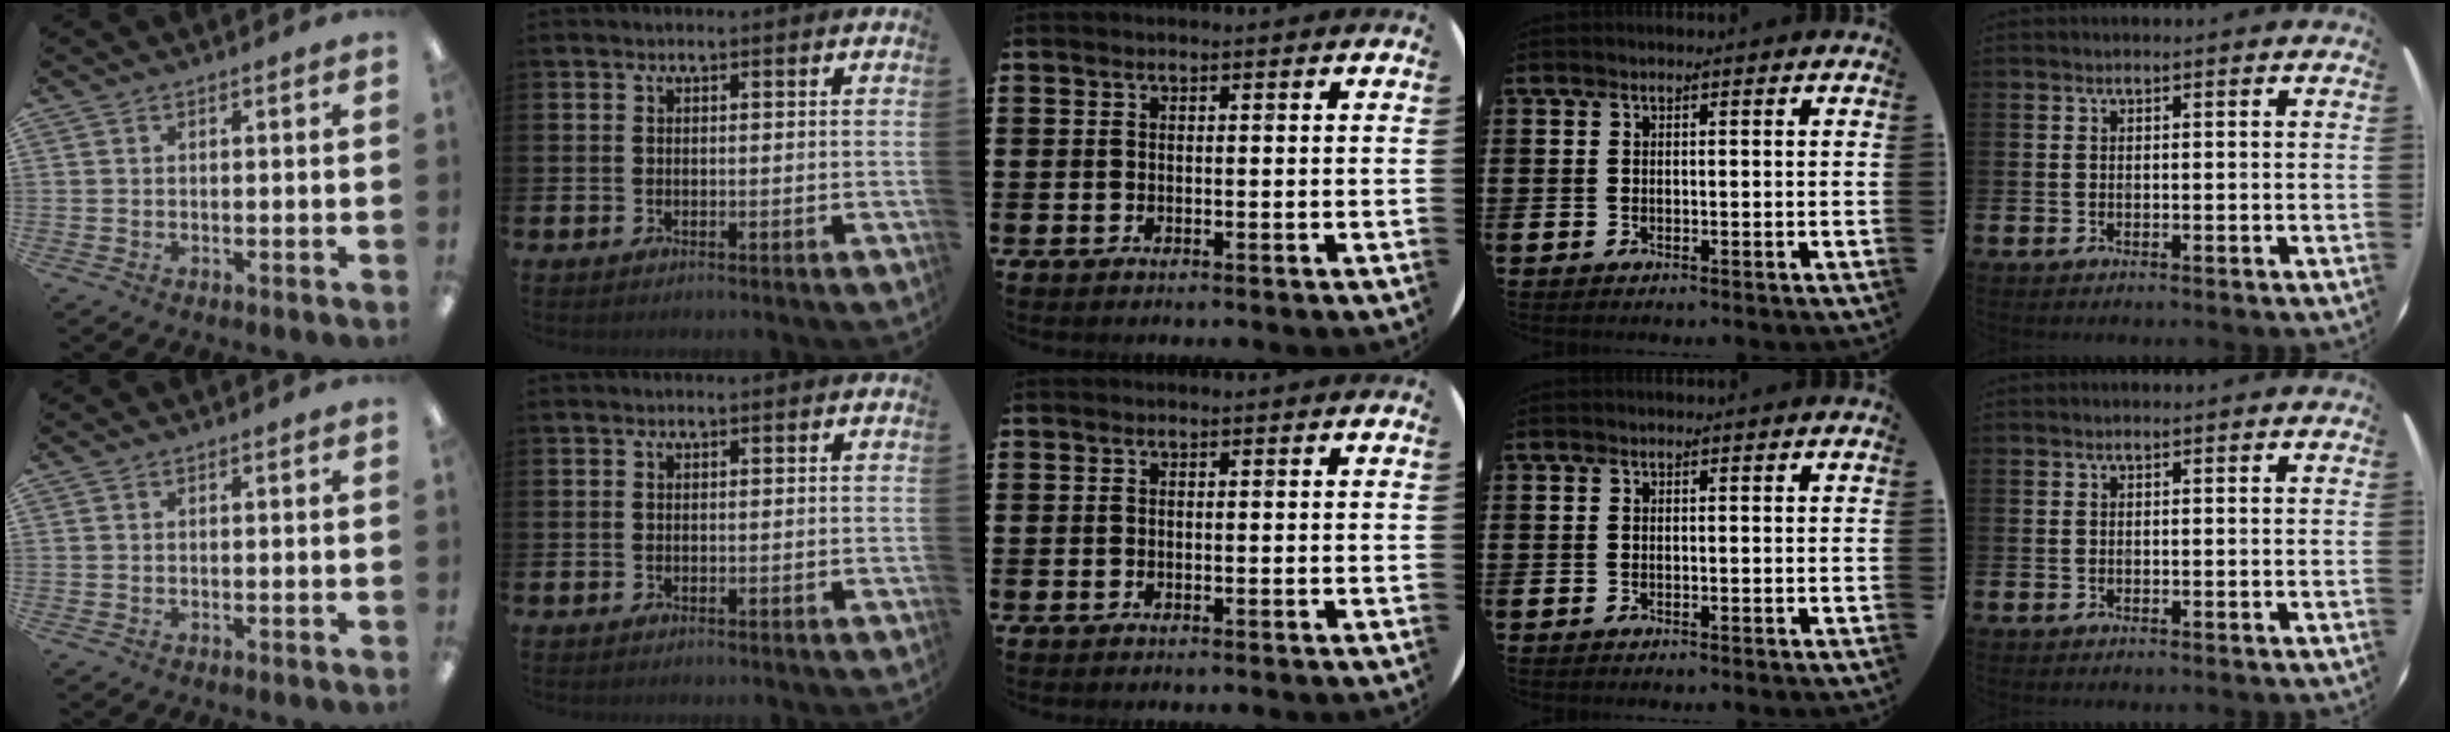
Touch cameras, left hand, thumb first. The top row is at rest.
{}